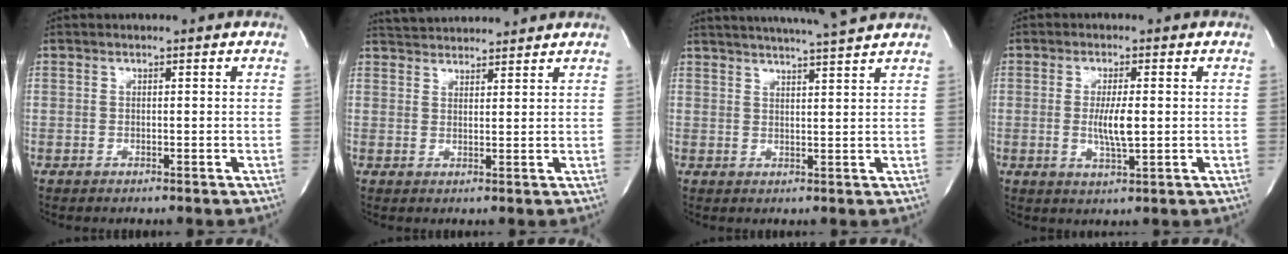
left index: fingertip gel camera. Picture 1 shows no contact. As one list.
[{"total": 7.3, "force": [7.1, 0.9, 1.4], "torque": [-0.030, 0.031, 0.109]}, {"total": 10.7, "force": [9.7, -0.9, 4.3], "torque": [-0.074, 0.008, 0.128]}, {"total": 4.7, "force": [-0.1, 0.7, 4.6], "torque": [-0.091, -0.007, -0.001]}]